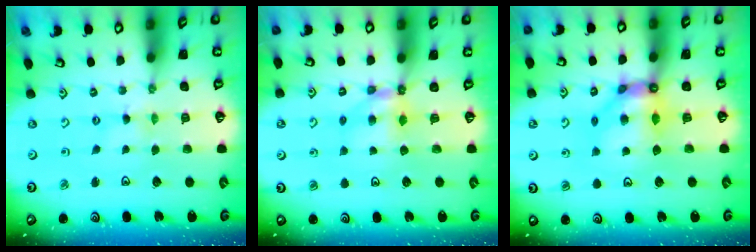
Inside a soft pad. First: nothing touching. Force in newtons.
{"total": 6.2, "press": 6.1, "slide": 0.7}
{"total": 9.6, "press": 9.6, "slide": 1.0}